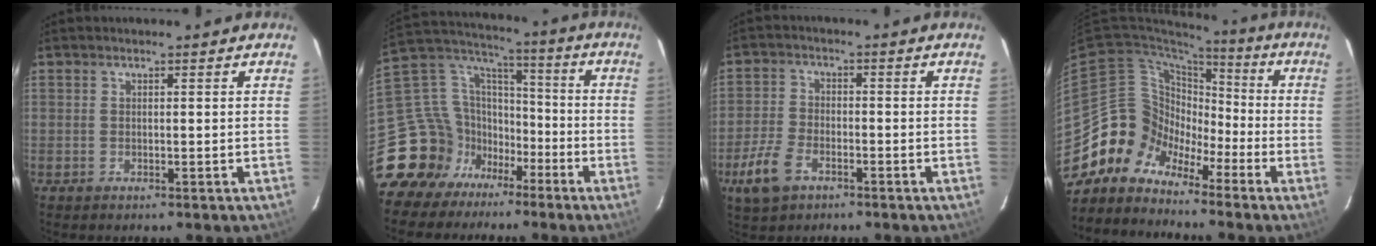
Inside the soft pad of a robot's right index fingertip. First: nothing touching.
{"total": 15.1, "force": [-9.6, 11.1, 3.6], "torque": [-0.087, 0.059, -0.169]}
{"total": 7.8, "force": [-4.3, 4.5, 4.7], "torque": [-0.119, 0.000, -0.081]}
{"total": 9.5, "force": [-6.4, 7.0, 0.8], "torque": [-0.017, 0.046, -0.141]}